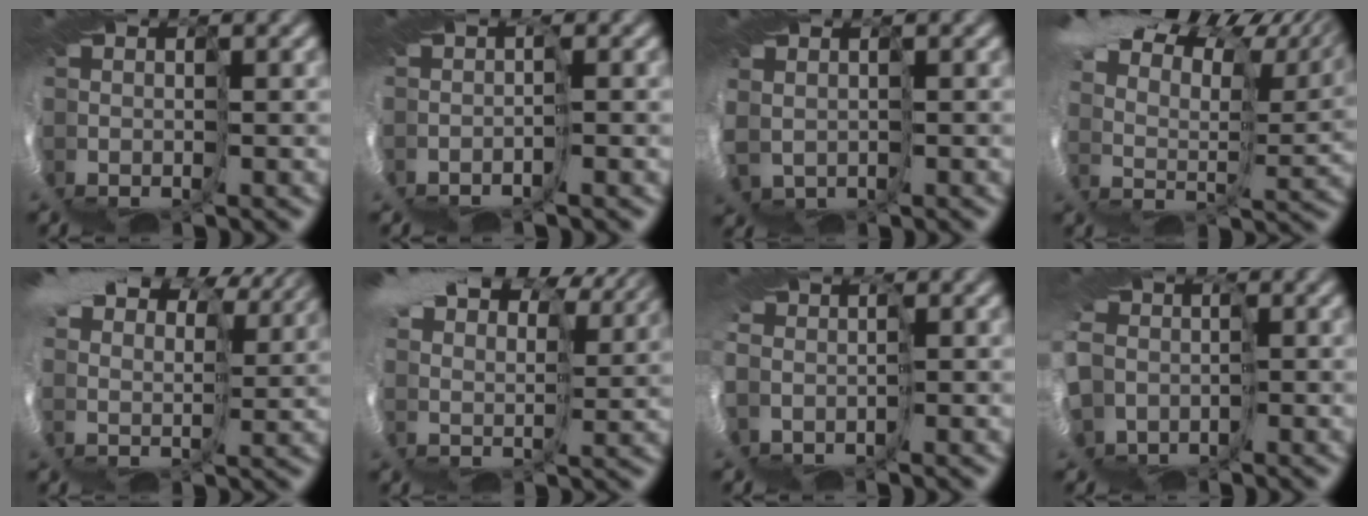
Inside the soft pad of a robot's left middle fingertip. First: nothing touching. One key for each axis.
{"total": 3.2, "fx": -0.9, "fy": -3.0, "fz": -0.5, "tx": 0.020, "ty": -0.009, "tz": 0.021}
{"total": 4.3, "fx": 1.2, "fy": 3.8, "fz": 1.7, "tx": -0.074, "ty": -0.014, "tz": 0.013}
{"total": 13.6, "fx": 13.2, "fy": -0.8, "fz": 3.0, "tx": -0.045, "ty": 0.028, "tz": 0.246}
{"total": 11.6, "fx": 10.0, "fy": 4.5, "fz": 3.7, "tx": -0.114, "ty": 0.015, "tz": 0.191}
{"total": 11.7, "fx": 10.7, "fy": 2.9, "fz": 3.6, "tx": -0.098, "ty": 0.024, "tz": 0.212}
{"total": 1.3, "fx": -0.7, "fy": -0.8, "fz": -0.7, "tx": 0.011, "ty": -0.008, "tz": 0.006}
{"total": 6.2, "fx": -3.9, "fy": 4.6, "fz": 1.2, "tx": -0.055, "ty": -0.019, "tz": -0.061}